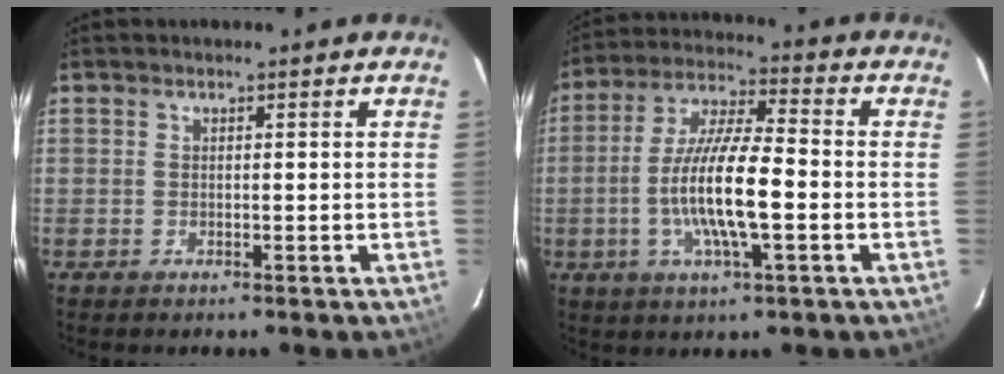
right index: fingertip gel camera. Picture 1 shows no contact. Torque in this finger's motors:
{"motor_torque": [1.16, -0.76, 1.05, 0.21]}